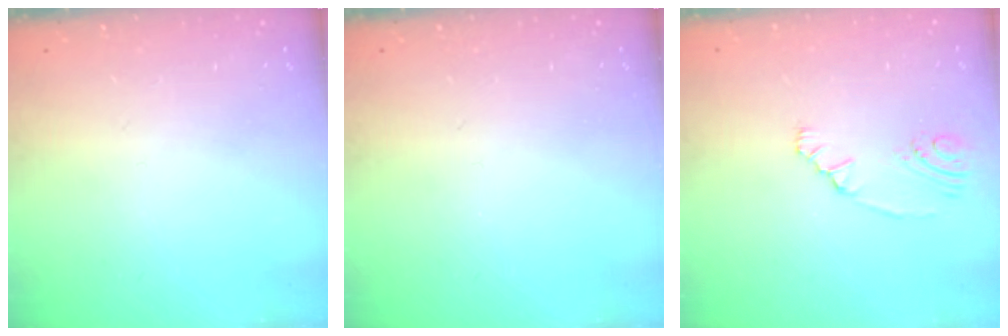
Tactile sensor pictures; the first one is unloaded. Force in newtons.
{"total": 0.0}
{"total": 4.9, "press": 1.9, "slide": 4.6}